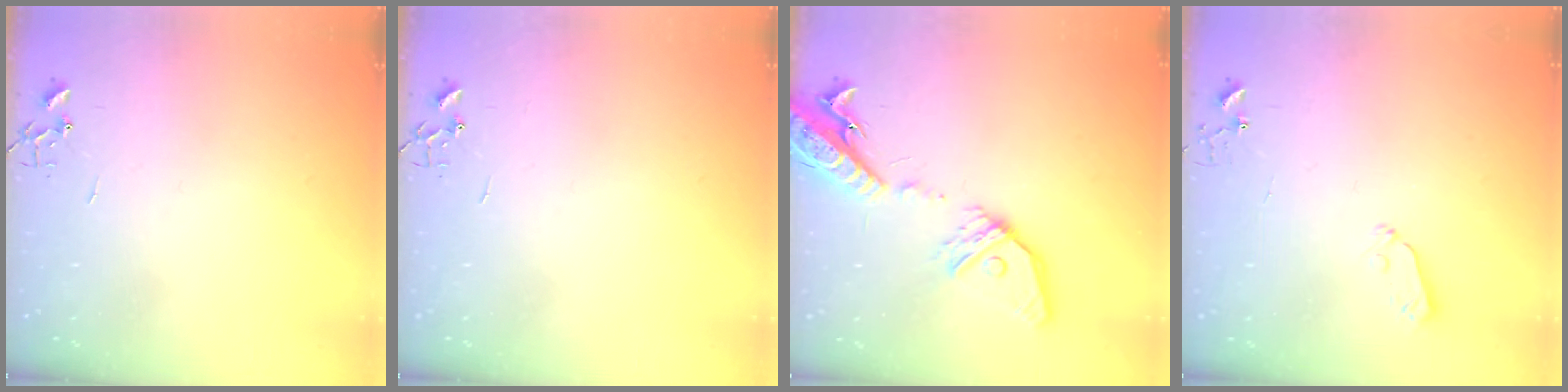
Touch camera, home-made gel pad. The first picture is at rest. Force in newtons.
{"total": 0.0}
{"total": 19.6, "press": 19.2, "slide": 4.0}
{"total": 3.8, "press": 3.8, "slide": 0.6}